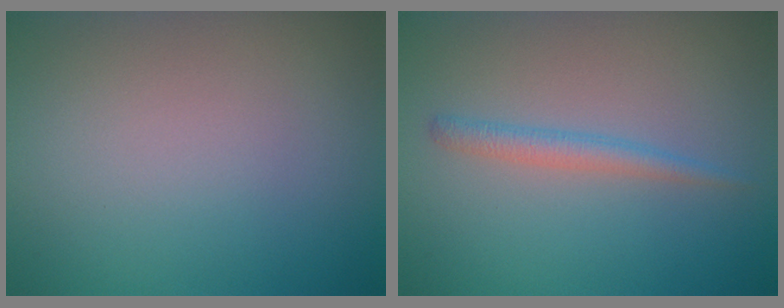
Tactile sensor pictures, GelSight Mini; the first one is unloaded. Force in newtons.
{"total": 1.7, "press": 1.7, "slide": 0.0}